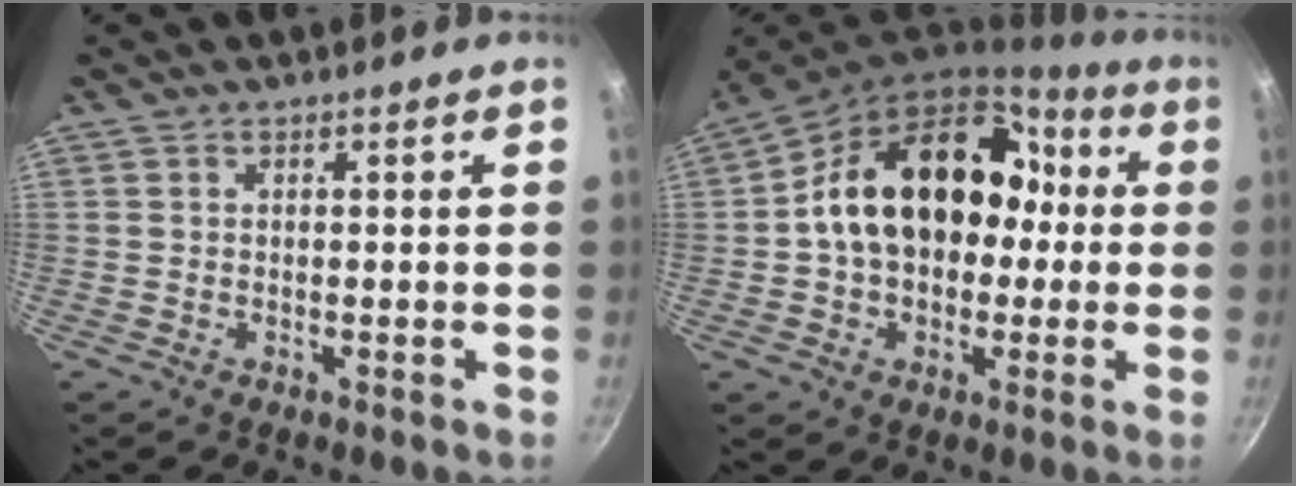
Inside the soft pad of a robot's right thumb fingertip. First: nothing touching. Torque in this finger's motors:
{"motor_torque": [2.43, 2.57, 1.01, -0.58, 0.50]}